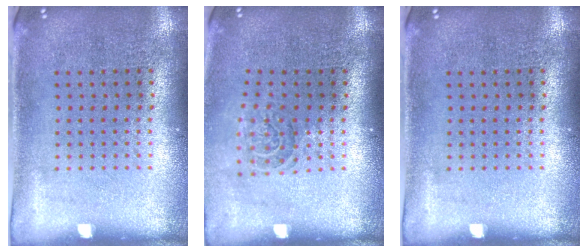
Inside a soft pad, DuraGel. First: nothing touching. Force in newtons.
{"total": 1.5, "press": 1.2, "slide": 1.0}
{"total": 0.0}